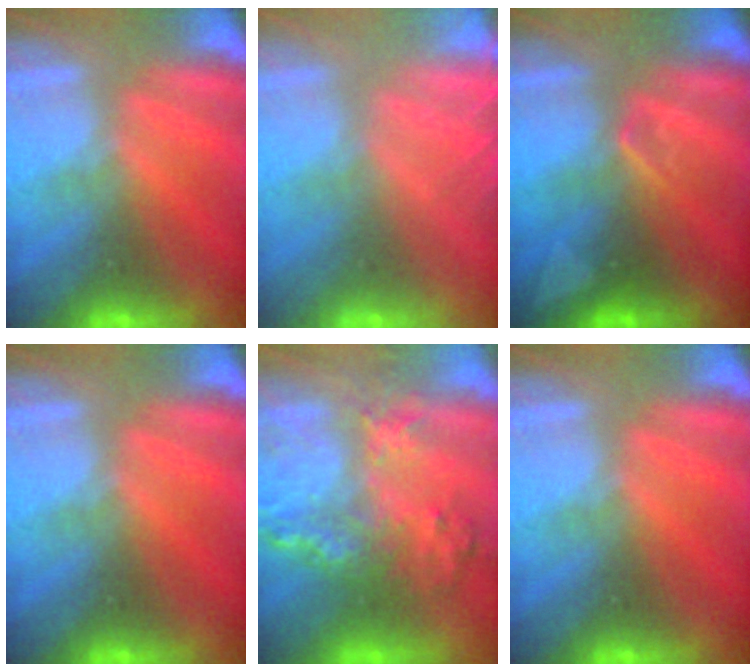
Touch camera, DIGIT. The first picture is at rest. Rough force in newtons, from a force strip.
{"total": 7.8}
{"total": 2.4}
{"total": 0.0}
{"total": 7.8}
{"total": 0.0}